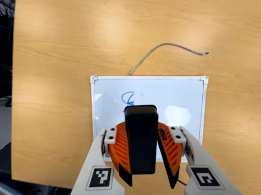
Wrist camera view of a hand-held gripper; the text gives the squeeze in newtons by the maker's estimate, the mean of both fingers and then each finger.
{"total": 9.5, "left": 9.3, "right": 9.7}